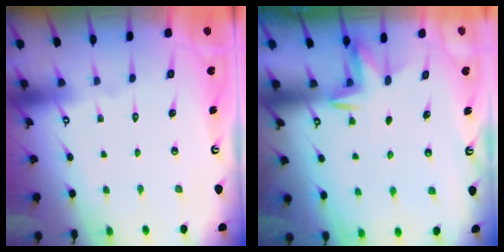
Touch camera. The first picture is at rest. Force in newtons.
{"total": 2.6, "press": 2.6, "slide": 0.4}